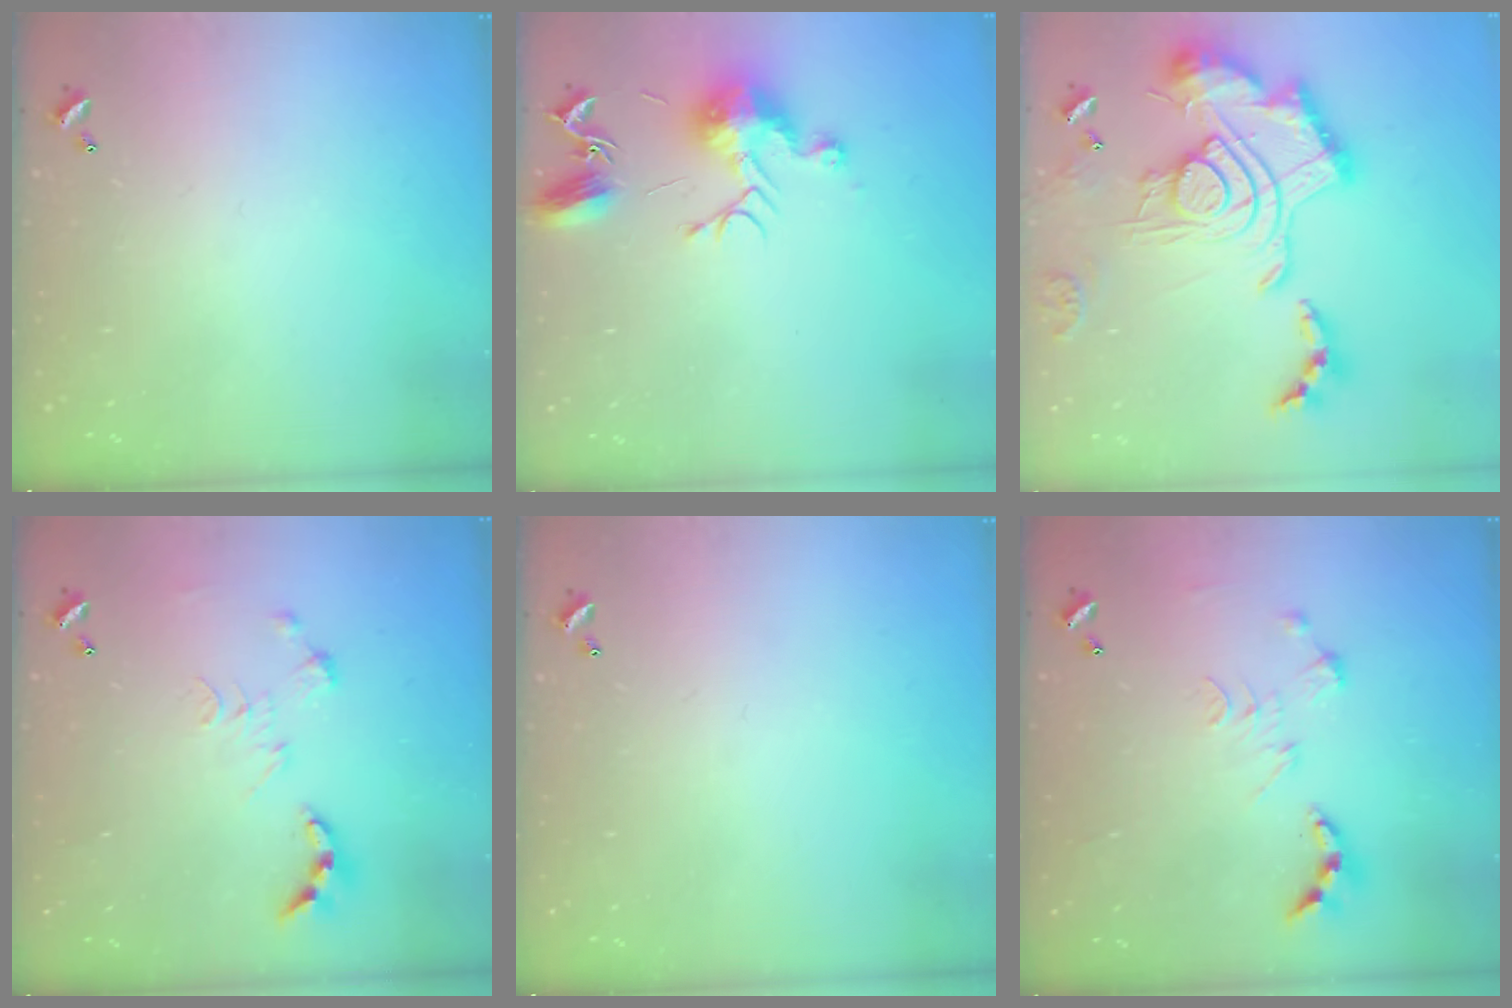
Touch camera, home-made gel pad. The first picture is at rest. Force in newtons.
{"total": 9.6, "press": 9.6, "slide": 0.4}
{"total": 3.0, "press": 2.4, "slide": 1.8}
{"total": 0.0}
{"total": 0.0}
{"total": 0.0}